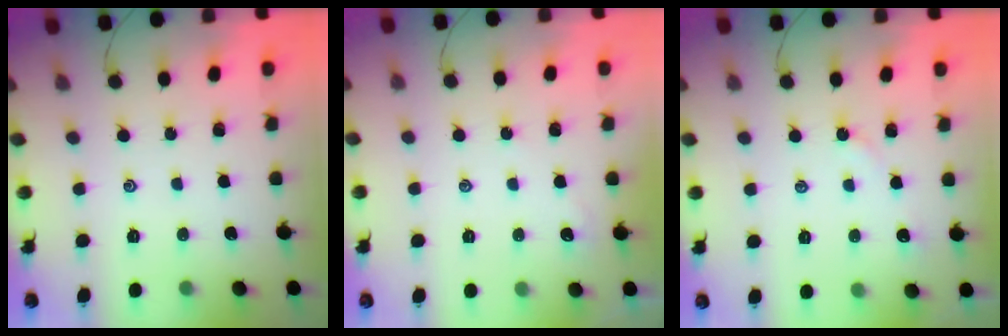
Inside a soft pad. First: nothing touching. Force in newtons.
{"total": 1.7, "press": 1.7, "slide": 0.3}
{"total": 2.7, "press": 2.7, "slide": 0.3}